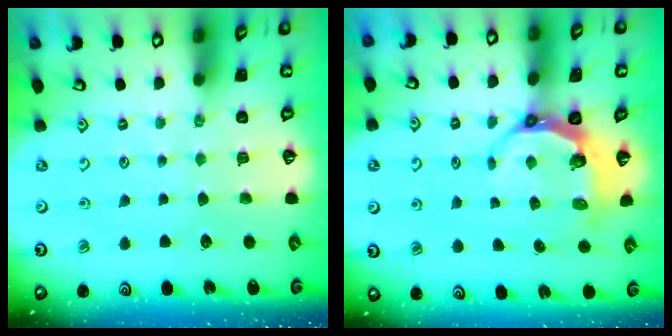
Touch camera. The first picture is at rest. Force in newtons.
{"total": 6.8, "press": 5.8, "slide": 3.7}